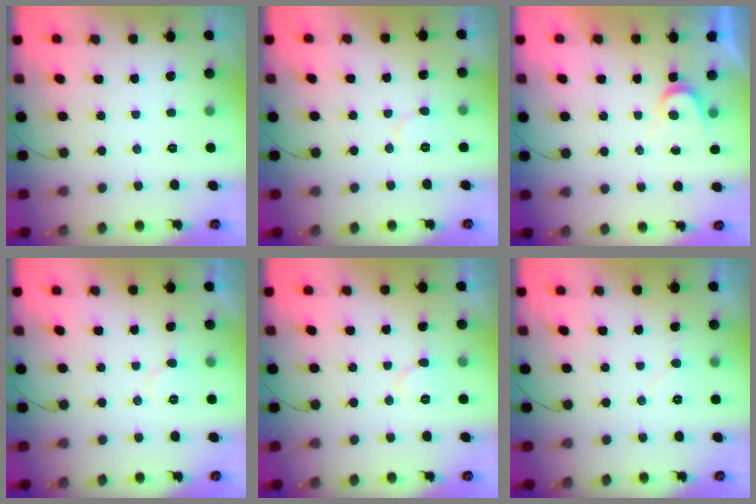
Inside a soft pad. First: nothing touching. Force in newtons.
{"total": 5.3, "press": 5.3, "slide": 0.6}
{"total": 4.0, "press": 3.9, "slide": 0.5}
{"total": 4.9, "press": 4.9, "slide": 0.3}
{"total": 4.5, "press": 4.5, "slide": 0.3}
{"total": 5.3, "press": 5.3, "slide": 0.5}